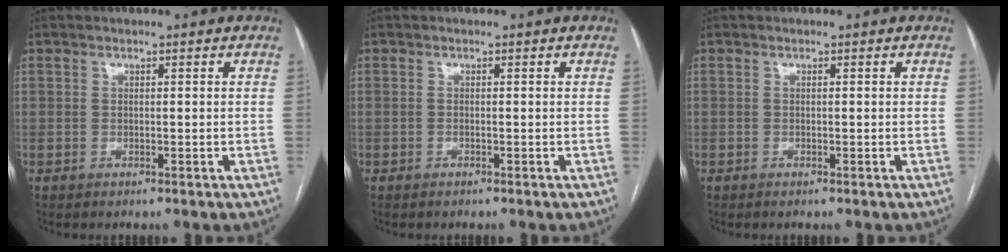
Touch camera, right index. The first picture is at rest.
{"total": 0.0}
{"total": 0.0}